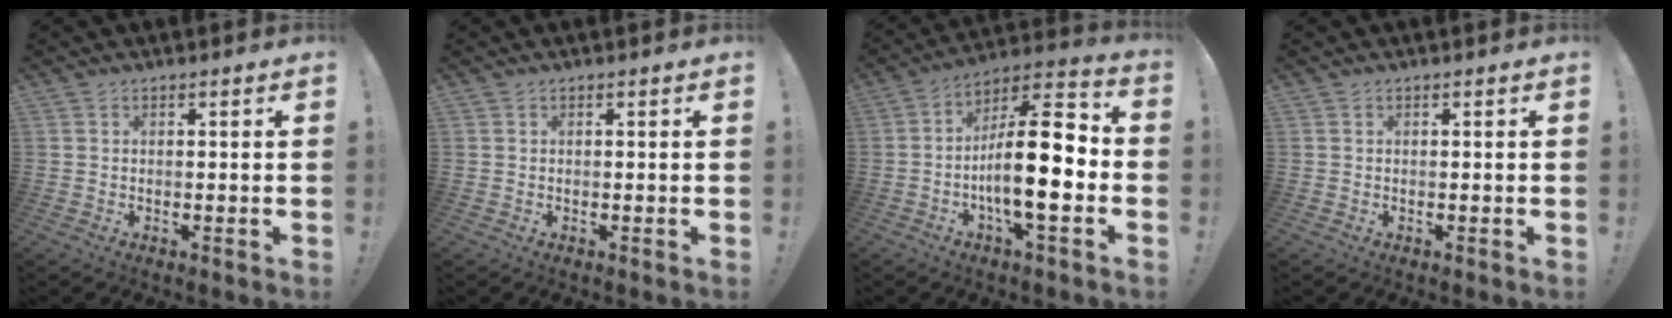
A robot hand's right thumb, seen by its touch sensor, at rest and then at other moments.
{"total": 0.0}
{"total": 19.6, "force": [-3.8, 6.4, 18.1], "torque": [-0.310, 0.019, -0.059]}
{"total": 0.0}